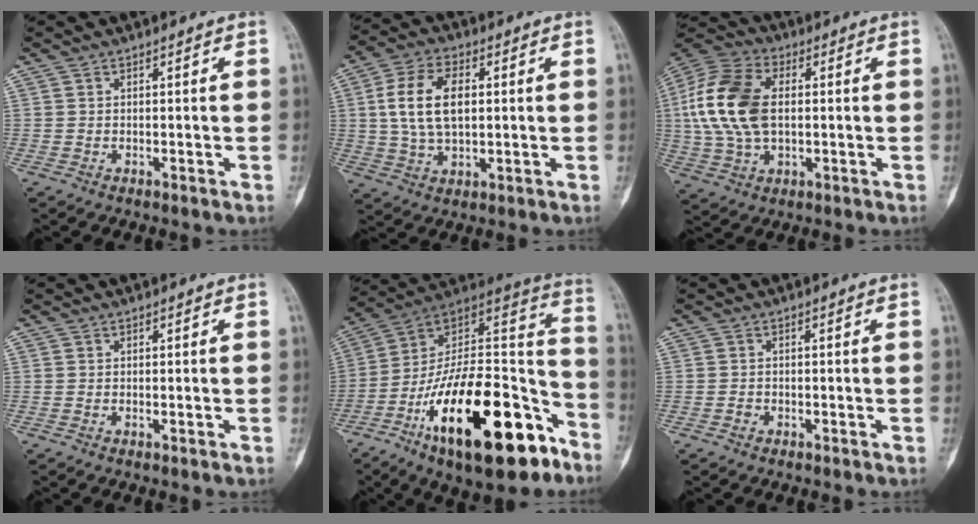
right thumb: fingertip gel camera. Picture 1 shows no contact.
{"total": 12.0, "force": [1.7, 7.0, 9.6], "torque": [-0.173, 0.005, 0.032]}
{"total": 17.3, "force": [1.4, 10.8, 13.5], "torque": [-0.281, 0.014, 0.026]}
{"total": 0.0}
{"total": 32.0, "force": [-15.9, 13.4, 24.4], "torque": [-0.351, 0.083, -0.251]}
{"total": 0.9, "force": [-0.5, 0.7, 0.3], "torque": [-0.004, 0.003, -0.012]}